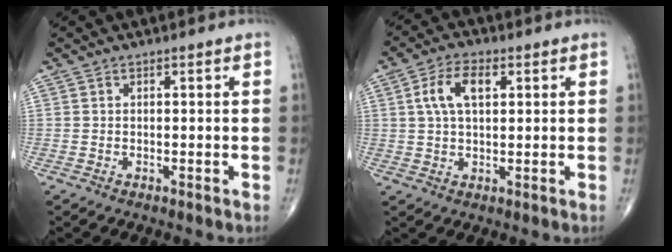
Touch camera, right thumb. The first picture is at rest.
{"total": 7.2, "force": [2.1, 3.7, 5.8], "torque": [-0.112, 0.008, 0.038]}